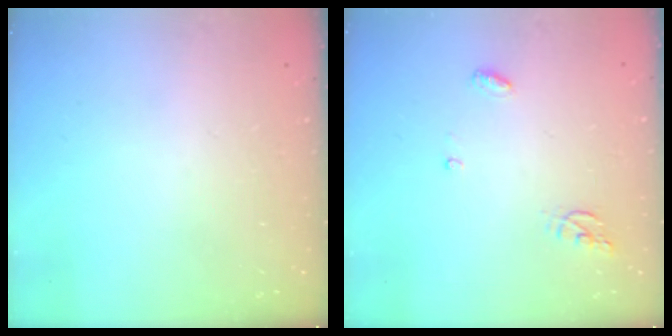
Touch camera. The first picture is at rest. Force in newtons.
{"total": 5.3, "press": 5.3, "slide": 0.3}